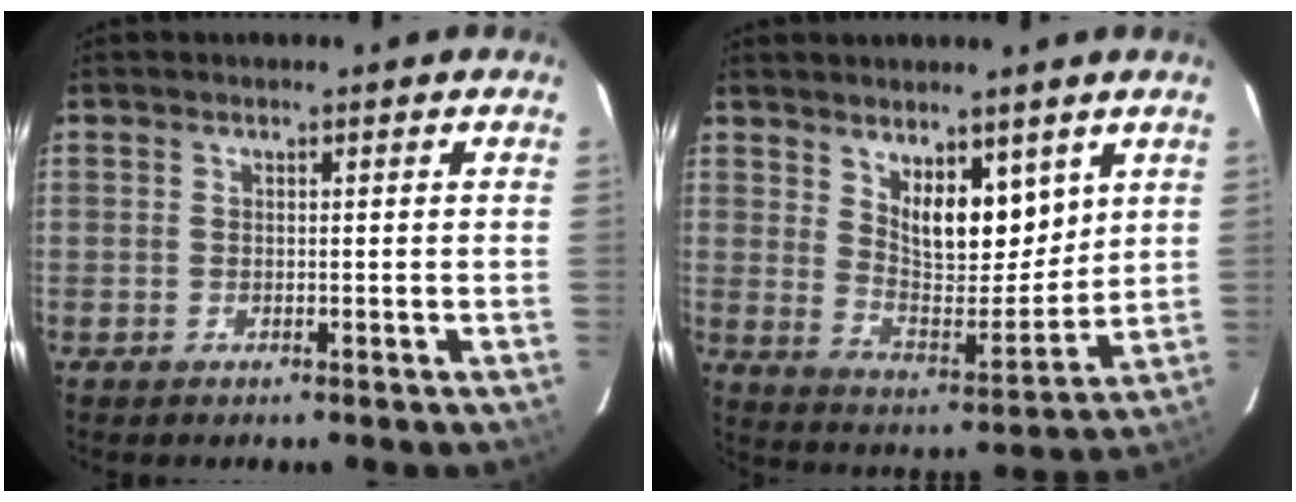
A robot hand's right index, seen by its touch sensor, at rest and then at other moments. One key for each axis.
{"total": 11.3, "fx": 6.0, "fy": 5.3, "fz": 8.0, "tx": -0.115, "ty": -0.011, "tz": 0.112}